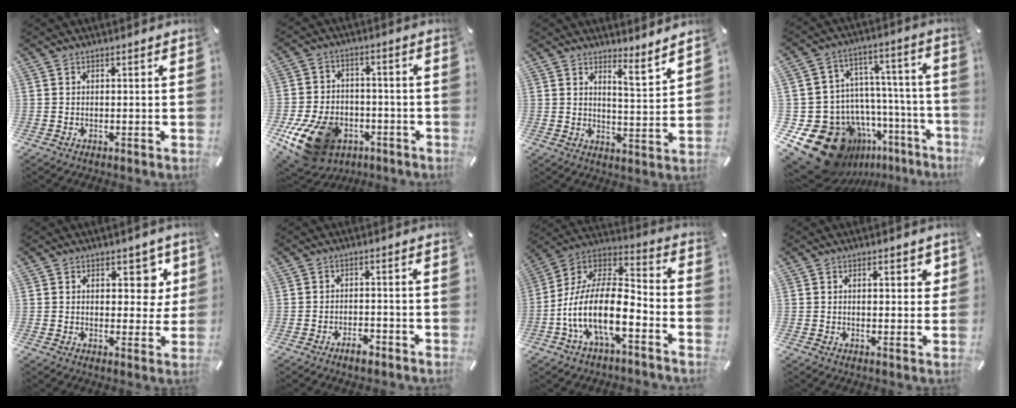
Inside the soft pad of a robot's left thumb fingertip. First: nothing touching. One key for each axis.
{"total": 15.7, "fx": -7.5, "fy": 10.8, "fz": 8.6, "tx": -0.171, "ty": 0.043, "tz": -0.118}
{"total": 5.4, "fx": 4.8, "fy": -0.2, "fz": 2.3, "tx": -0.028, "ty": -0.050, "tz": 0.078}
{"total": 21.8, "fx": -13.5, "fy": 13.8, "fz": 10.2, "tx": -0.168, "ty": 0.038, "tz": -0.178}
{"total": 7.9, "fx": 3.4, "fy": 5.2, "fz": 4.8, "tx": -0.035, "ty": -0.012, "tz": 0.050}
{"total": 3.7, "fx": -2.6, "fy": 1.7, "fz": 2.0, "tx": -0.031, "ty": 0.014, "tz": -0.047}
{"total": 17.0, "fx": -7.8, "fy": 7.2, "fz": 13.3, "tx": -0.287, "ty": 0.012, "tz": -0.140}
{"total": 3.9, "fx": 1.6, "fy": 2.1, "fz": 2.8, "tx": -0.036, "ty": -0.001, "tz": 0.021}